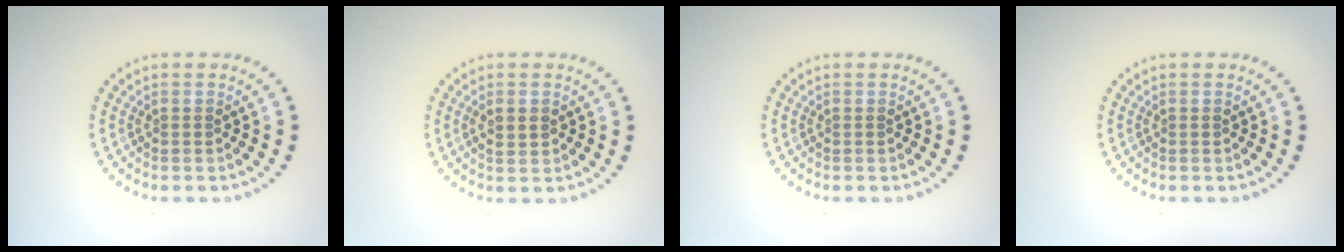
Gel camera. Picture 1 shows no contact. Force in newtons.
{"total": 1.3, "press": 1.2, "slide": 0.2}
{"total": 0.0}
{"total": 0.0}